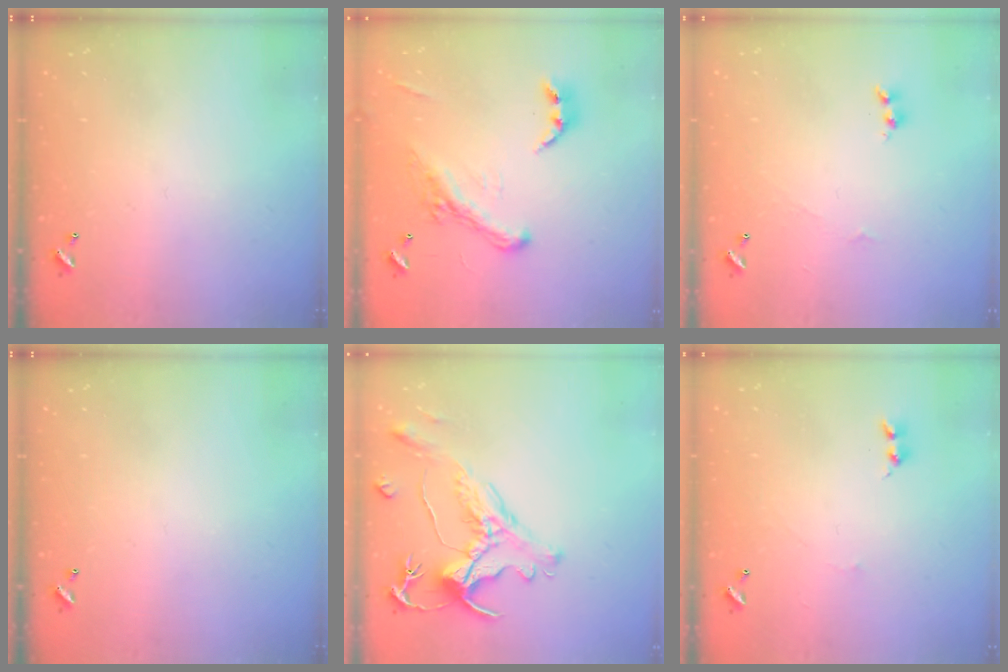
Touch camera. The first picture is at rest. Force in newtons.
{"total": 5.1, "press": 4.9, "slide": 1.4}
{"total": 1.6, "press": 1.5, "slide": 0.4}
{"total": 0.0}
{"total": 2.8, "press": 2.5, "slide": 1.3}
{"total": 0.8, "press": 0.7, "slide": 0.5}